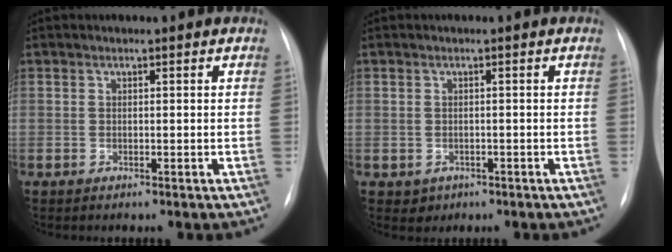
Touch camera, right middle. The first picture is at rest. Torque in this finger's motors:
{"motor_torque": [0.47, -0.27, 0.06, 0.01]}